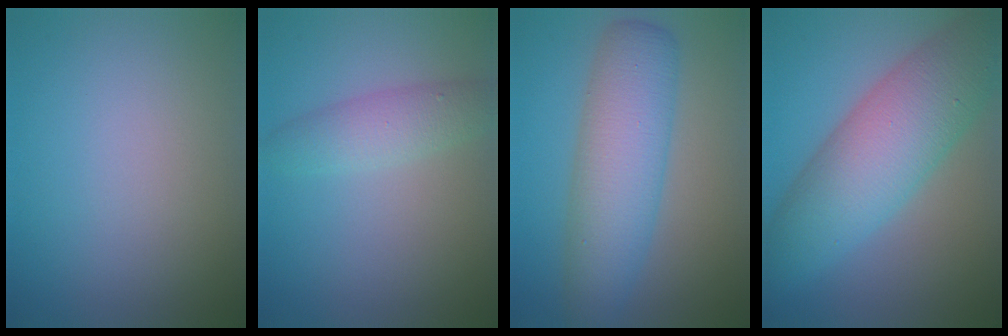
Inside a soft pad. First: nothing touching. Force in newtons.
{"total": 2.8, "press": 2.8, "slide": 0.0}
{"total": 7.2, "press": 7.2, "slide": 0.1}
{"total": 9.6, "press": 9.6, "slide": 0.1}